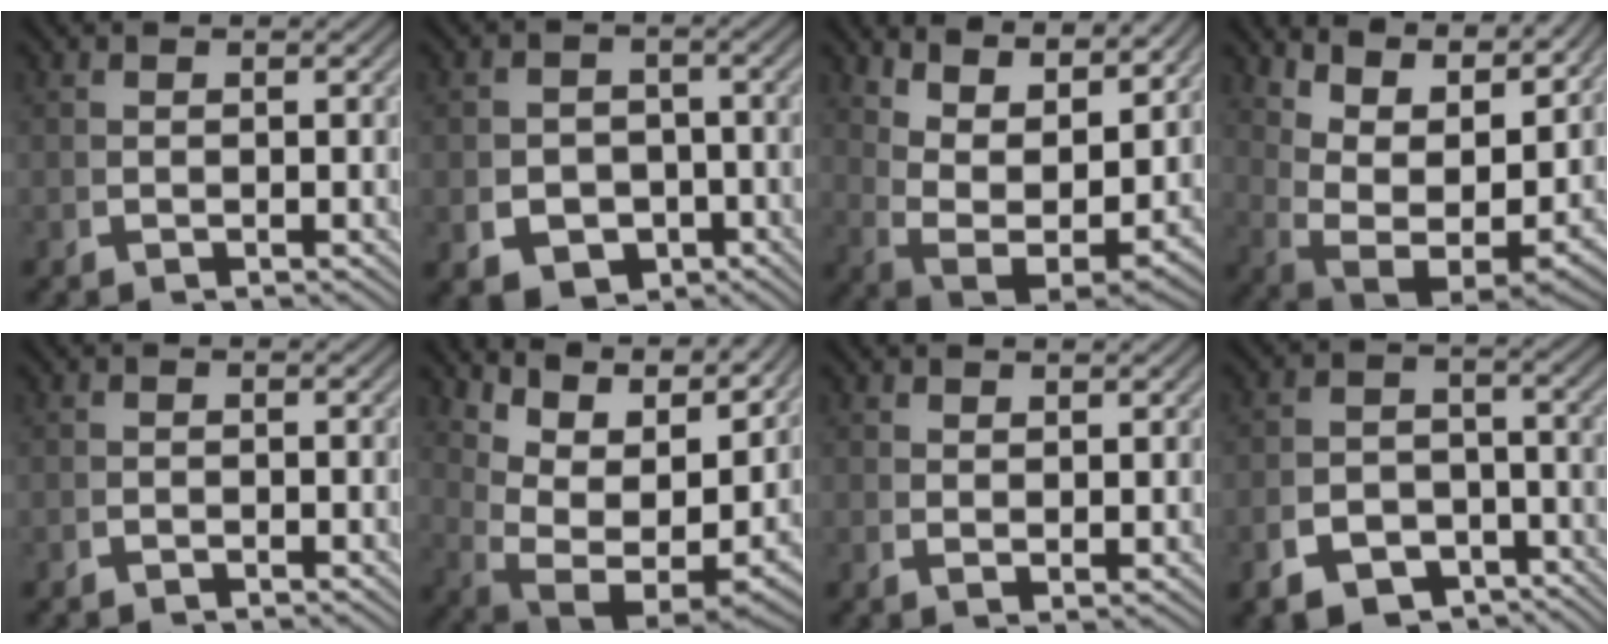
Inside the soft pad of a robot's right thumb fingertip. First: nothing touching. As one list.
[{"total": 7.7, "force": [-3.8, 6.1, 2.9], "torque": [-0.051, -0.035, -0.046]}, {"total": 10.6, "force": [1.6, 6.7, 8.0], "torque": [-0.177, -0.046, 0.046]}, {"total": 12.8, "force": [2.2, 8.2, 9.5], "torque": [-0.203, -0.051, 0.056]}, {"total": 0.7, "force": [-0.6, -0.3, -0.2], "torque": [0.007, -0.001, -0.012]}, {"total": 14.2, "force": [2.0, 9.1, 10.7], "torque": [-0.214, -0.048, 0.050]}, {"total": 1.3, "force": [1.2, -0.1, 0.3], "torque": [-0.002, 0.001, 0.028]}, {"total": 10.2, "force": [-6.2, 7.4, 3.3], "torque": [-0.053, -0.041, -0.093]}]